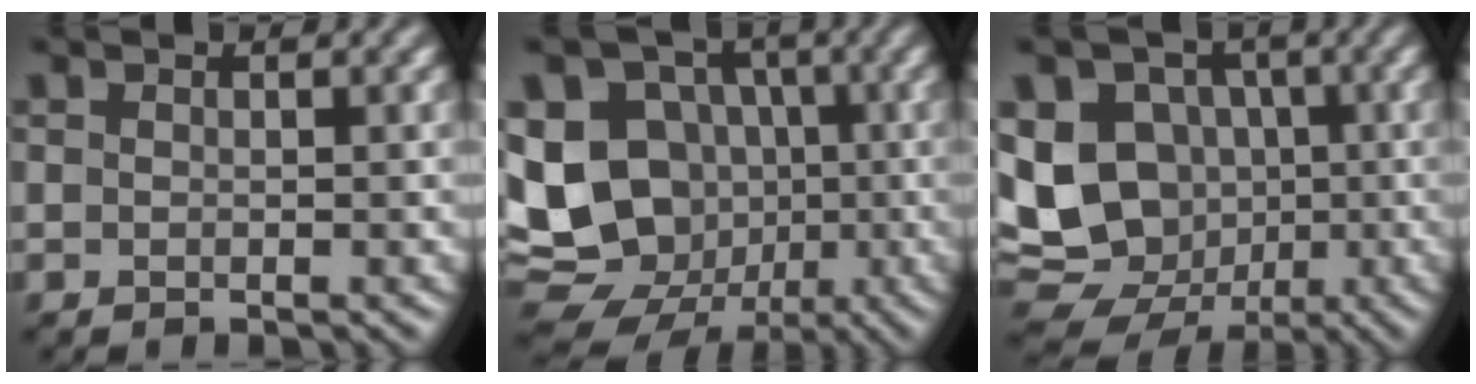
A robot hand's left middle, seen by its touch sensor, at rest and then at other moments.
{"total": 17.4, "force": [-1.9, 15.4, 7.7], "torque": [-0.179, 0.007, -0.056]}
{"total": 13.5, "force": [-1.2, 11.7, 6.6], "torque": [-0.134, 0.000, -0.039]}